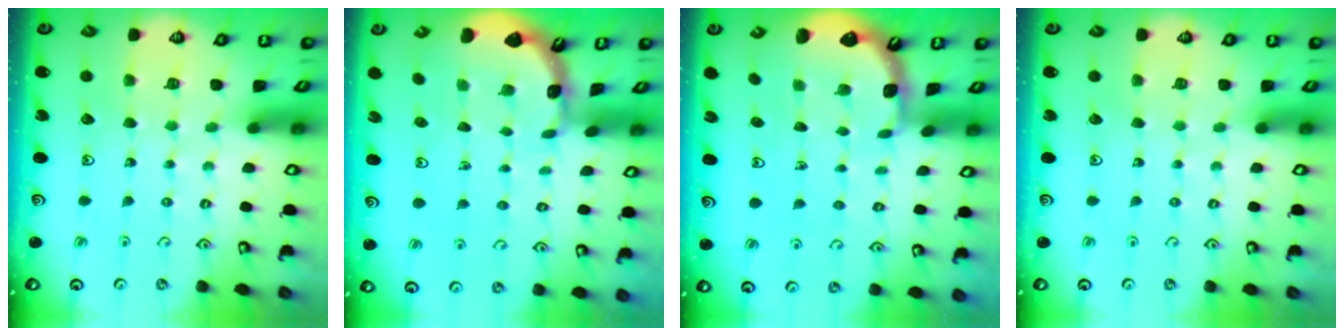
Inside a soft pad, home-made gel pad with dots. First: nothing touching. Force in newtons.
{"total": 1.7, "press": 1.7, "slide": 0.1}
{"total": 1.2, "press": 1.1, "slide": 0.1}
{"total": 0.0}